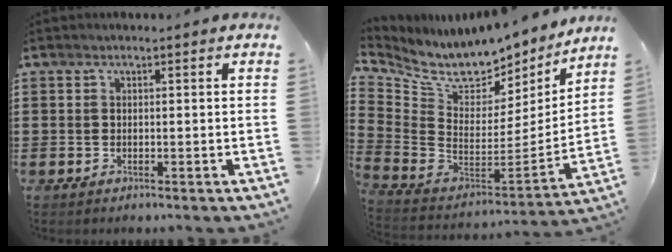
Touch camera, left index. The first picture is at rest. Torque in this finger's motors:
{"motor_torque": [2.11, -0.03, 0.37, -0.01]}